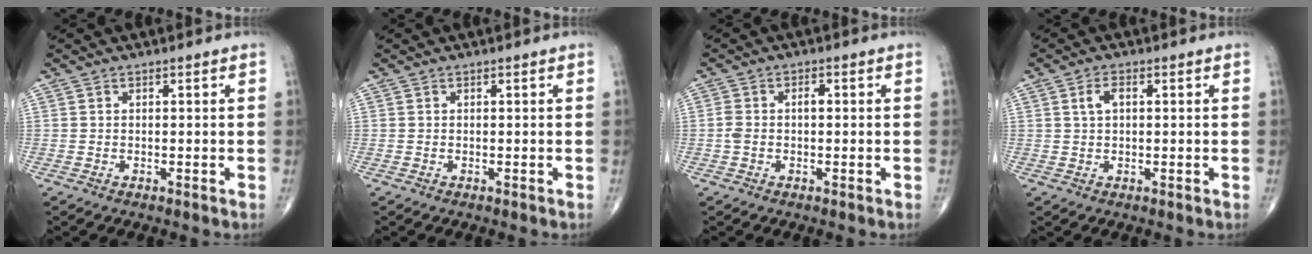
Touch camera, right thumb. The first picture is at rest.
{"total": 0.0}
{"total": 3.0, "force": [-0.2, 1.7, 2.5], "torque": [-0.061, 0.014, -0.004]}
{"total": 2.8, "force": [0.7, 1.5, 2.3], "torque": [-0.046, 0.008, 0.014]}